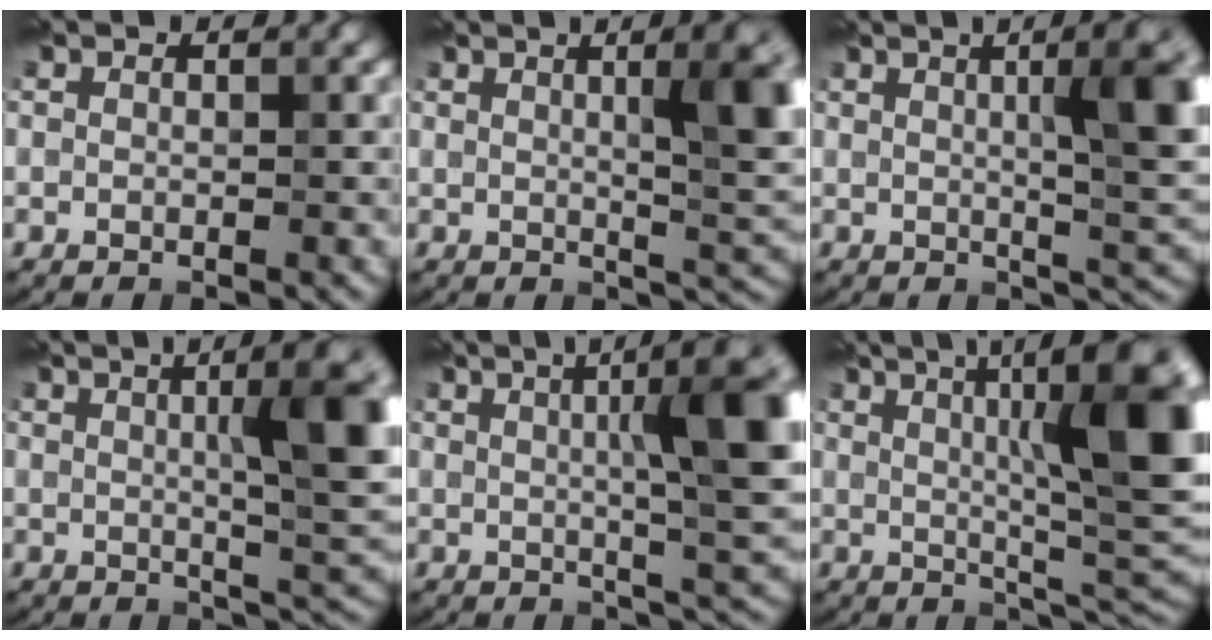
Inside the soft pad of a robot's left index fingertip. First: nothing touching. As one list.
[{"total": 5.0, "force": [1.2, 0.6, 4.8], "torque": [-0.066, -0.005, 0.032]}, {"total": 5.9, "force": [1.1, 0.6, 5.7], "torque": [-0.076, 0.000, 0.030]}, {"total": 7.1, "force": [1.2, 0.7, 7.0], "torque": [-0.088, 0.001, 0.033]}, {"total": 8.6, "force": [1.5, 0.9, 8.5], "torque": [-0.106, 0.010, 0.036]}, {"total": 11.2, "force": [2.3, 1.7, 10.8], "torque": [-0.134, 0.008, 0.050]}]